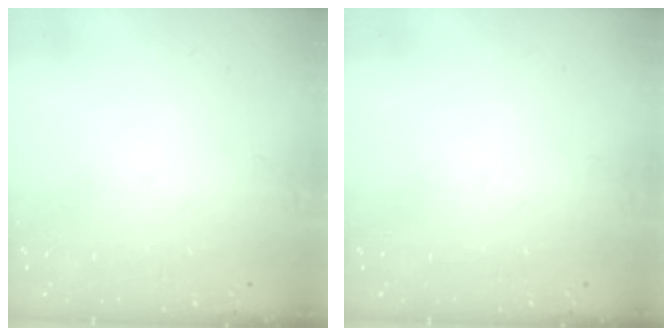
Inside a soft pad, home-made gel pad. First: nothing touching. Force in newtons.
{"total": 0.0}